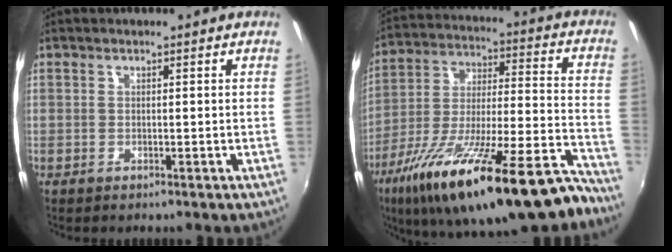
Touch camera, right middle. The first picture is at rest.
{"total": 31.4, "force": [-22.1, 7.3, 21.1], "torque": [-0.337, -0.056, -0.338]}